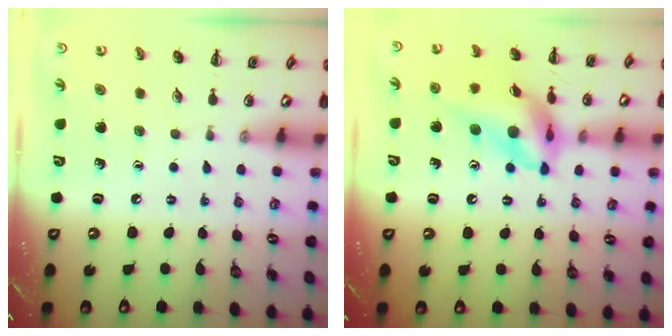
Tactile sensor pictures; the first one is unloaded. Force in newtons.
{"total": 14.5, "press": 13.7, "slide": 4.8}